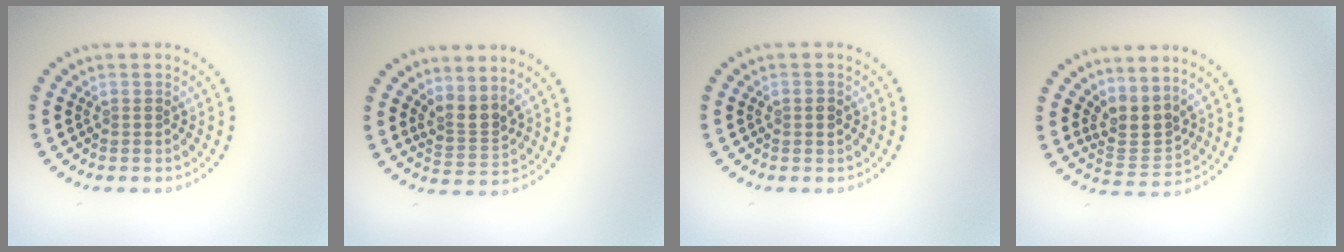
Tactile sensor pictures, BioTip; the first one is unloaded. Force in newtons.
{"total": 2.6, "press": 1.9, "slide": 1.8}
{"total": 1.3, "press": 1.3, "slide": 0.1}
{"total": 3.1, "press": 2.4, "slide": 2.0}